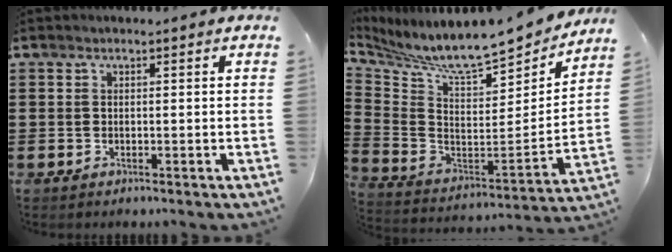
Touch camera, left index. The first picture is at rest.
{"total": 8.7, "force": [7.7, 1.1, 3.8], "torque": [-0.101, -0.068, 0.125]}